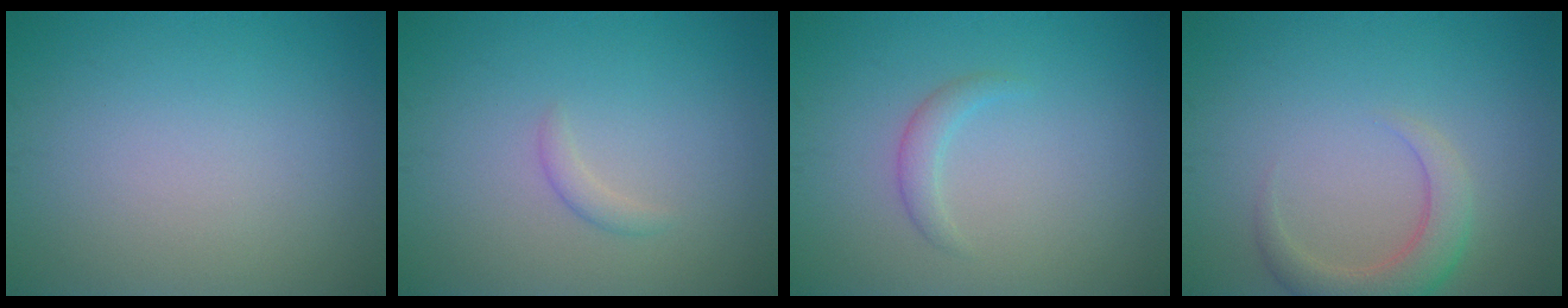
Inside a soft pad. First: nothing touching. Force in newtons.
{"total": 1.0, "press": 1.0, "slide": 0.1}
{"total": 1.4, "press": 1.4, "slide": 0.1}
{"total": 3.4, "press": 3.4, "slide": 0.3}